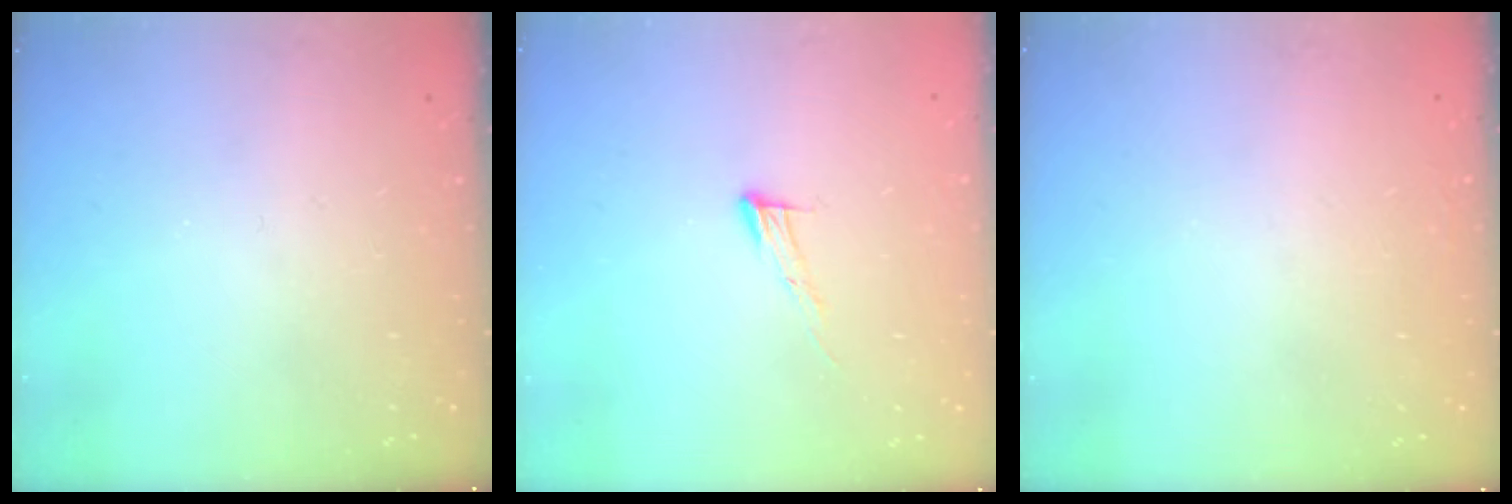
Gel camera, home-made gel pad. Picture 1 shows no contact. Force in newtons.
{"total": 6.4, "press": 6.4, "slide": 0.4}
{"total": 1.6, "press": 1.6, "slide": 0.0}